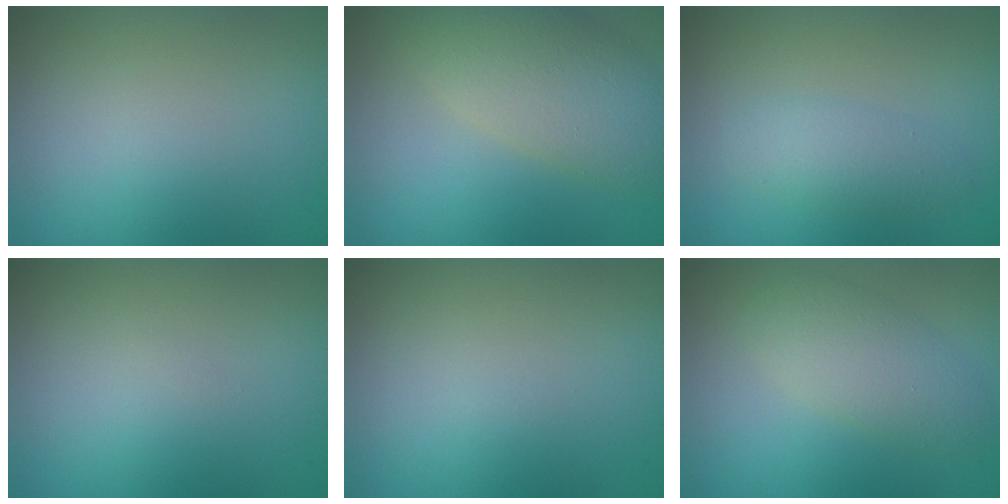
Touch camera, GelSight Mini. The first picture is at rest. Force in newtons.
{"total": 6.9, "press": 6.9, "slide": 0.5}
{"total": 2.2, "press": 2.2, "slide": 0.1}
{"total": 0.0}
{"total": 0.0}
{"total": 3.8, "press": 3.8, "slide": 0.1}